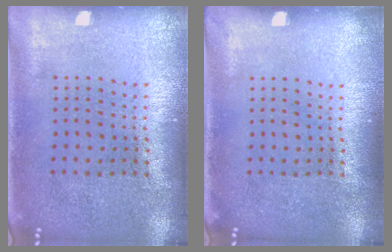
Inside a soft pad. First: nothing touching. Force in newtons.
{"total": 0.0}